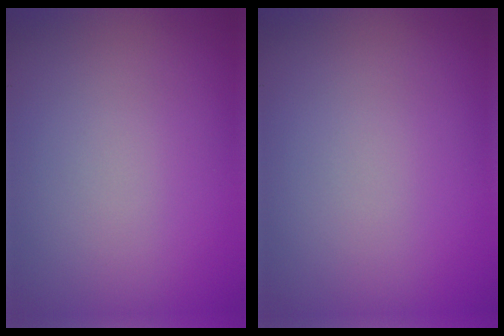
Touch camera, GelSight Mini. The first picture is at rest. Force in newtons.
{"total": 0.0}